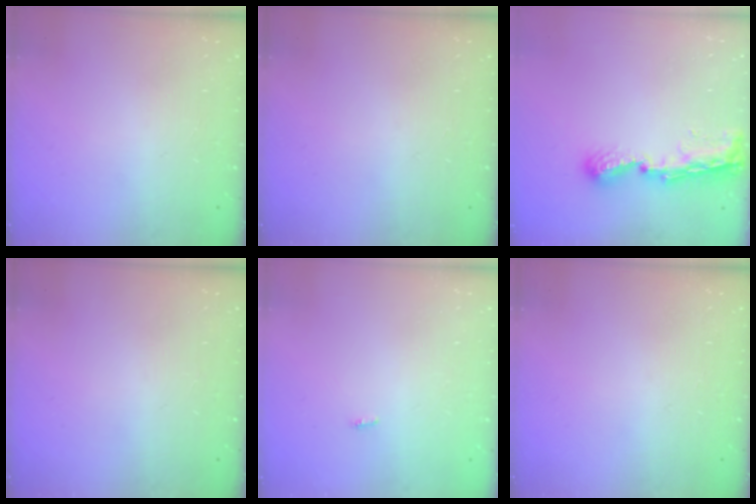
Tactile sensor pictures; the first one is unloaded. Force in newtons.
{"total": 0.0}
{"total": 8.4, "press": 8.4, "slide": 1.1}
{"total": 0.0}
{"total": 2.8, "press": 1.8, "slide": 2.2}
{"total": 0.0}